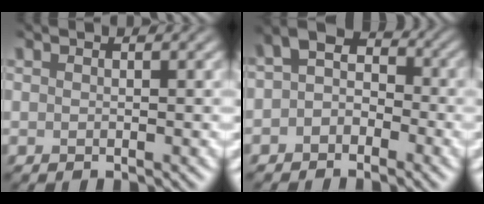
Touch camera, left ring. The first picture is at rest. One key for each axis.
{"total": 3.3, "fx": -0.9, "fy": 2.5, "fz": 2.0, "tx": -0.028, "ty": 0.011, "tz": -0.027}